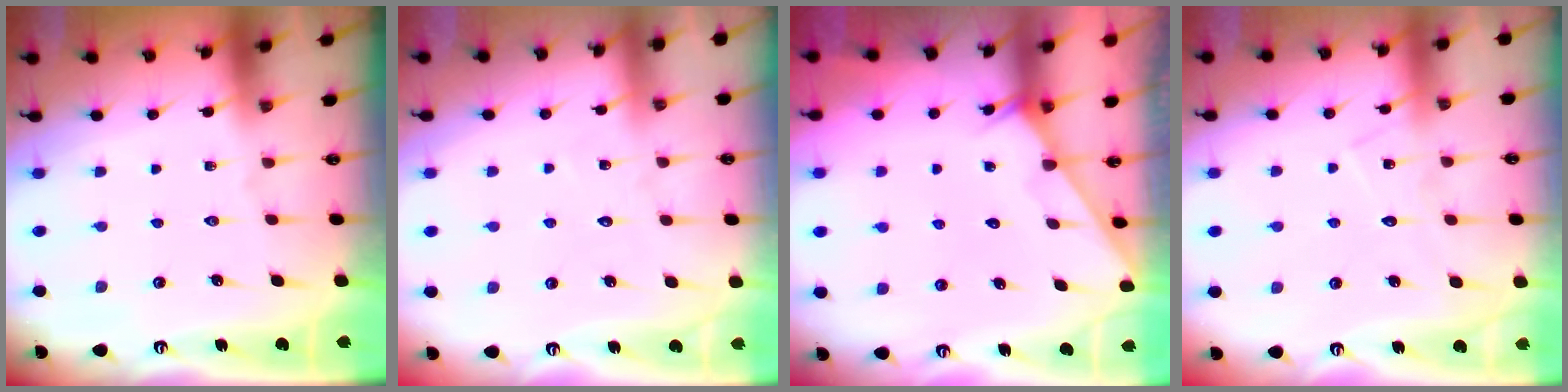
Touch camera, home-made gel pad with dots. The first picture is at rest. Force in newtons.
{"total": 4.2, "press": 4.2, "slide": 0.4}
{"total": 2.7, "press": 2.7, "slide": 0.2}
{"total": 8.1, "press": 8.1, "slide": 0.3}